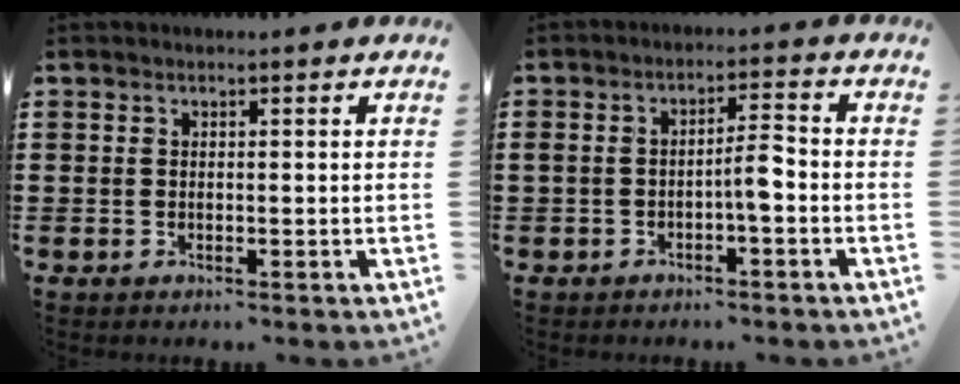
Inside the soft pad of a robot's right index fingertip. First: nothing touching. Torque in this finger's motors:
{"motor_torque": [1.34, 0.80, 0.38, 0.12]}